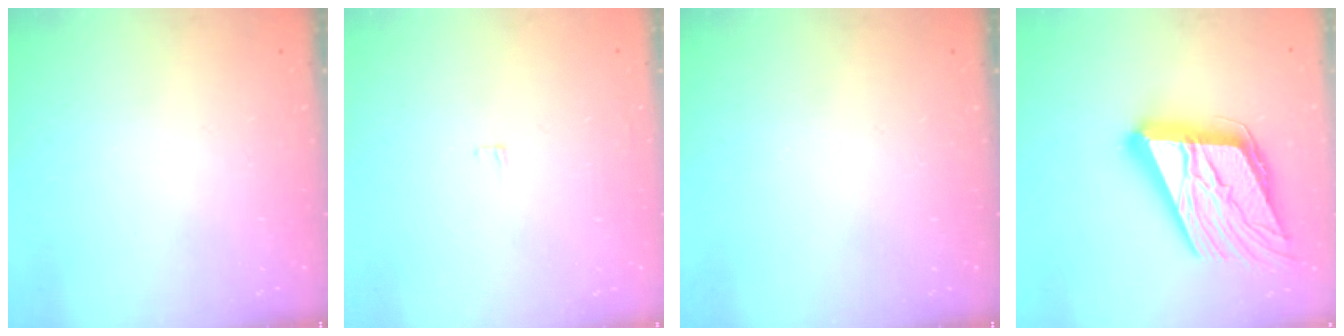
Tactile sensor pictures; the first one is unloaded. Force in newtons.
{"total": 3.9, "press": 3.8, "slide": 0.4}
{"total": 0.0}
{"total": 27.8, "press": 27.3, "slide": 5.1}